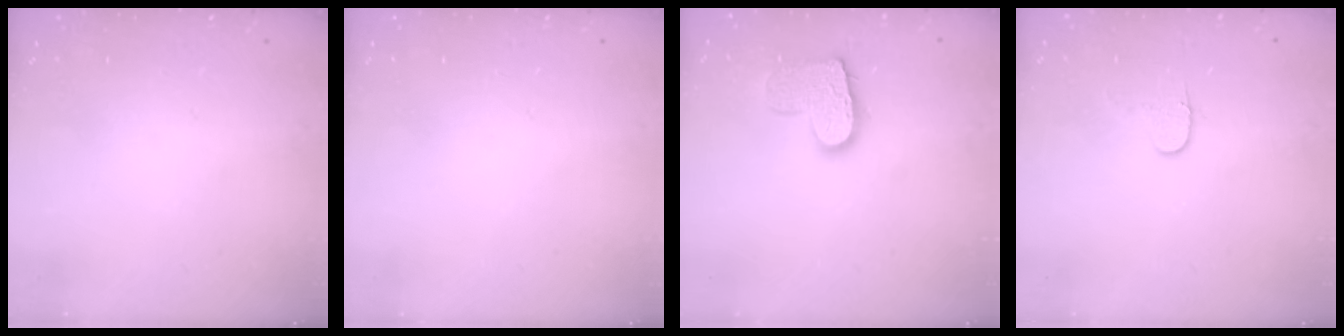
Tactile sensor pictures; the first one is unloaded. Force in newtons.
{"total": 0.0}
{"total": 11.6, "press": 11.6, "slide": 0.8}
{"total": 5.5, "press": 5.4, "slide": 0.5}